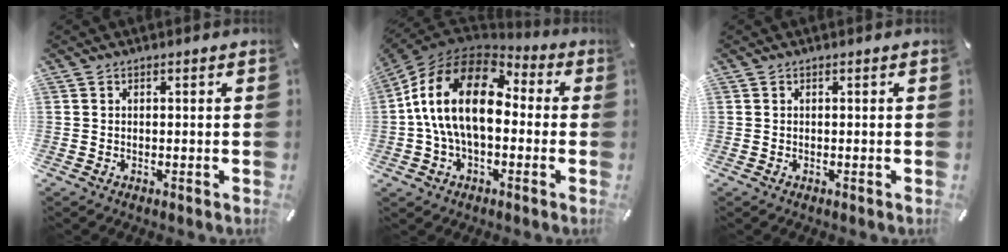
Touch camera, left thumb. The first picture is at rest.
{"total": 19.3, "force": [1.1, 12.1, 15.0], "torque": [-0.311, 0.019, 0.011]}
{"total": 0.0}